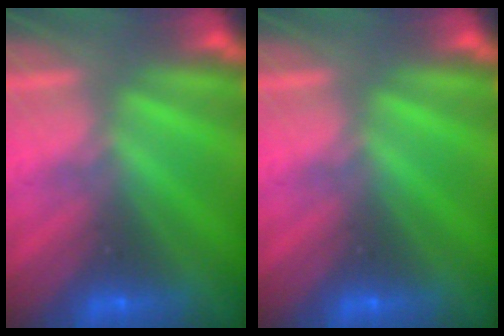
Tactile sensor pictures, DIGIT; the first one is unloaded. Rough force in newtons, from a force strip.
{"total": 0.0}